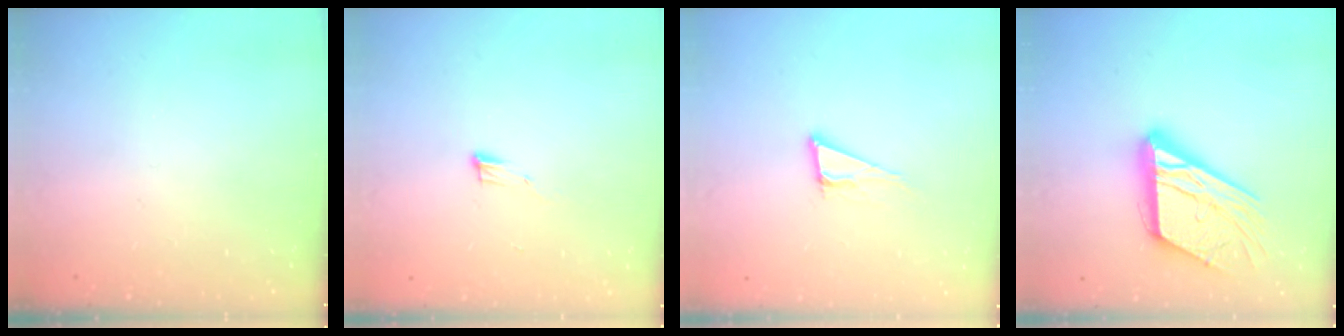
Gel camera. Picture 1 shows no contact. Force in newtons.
{"total": 5.1, "press": 4.9, "slide": 1.1}
{"total": 9.8, "press": 9.2, "slide": 3.3}
{"total": 19.7, "press": 19.6, "slide": 1.8}